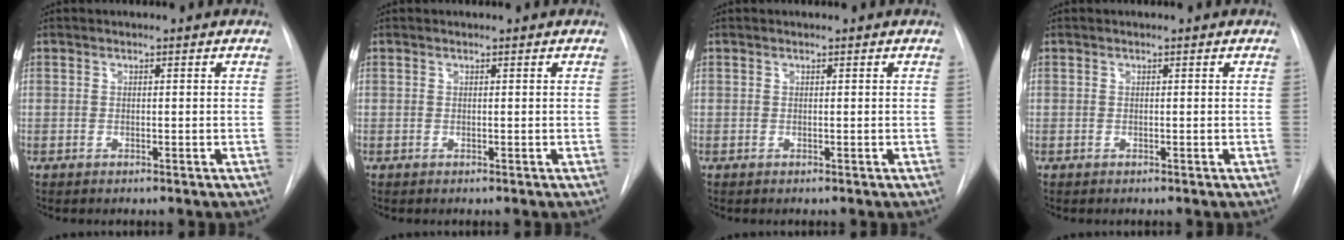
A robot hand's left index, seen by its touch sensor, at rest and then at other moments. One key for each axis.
{"total": 0.0}
{"total": 0.0}
{"total": 0.0}